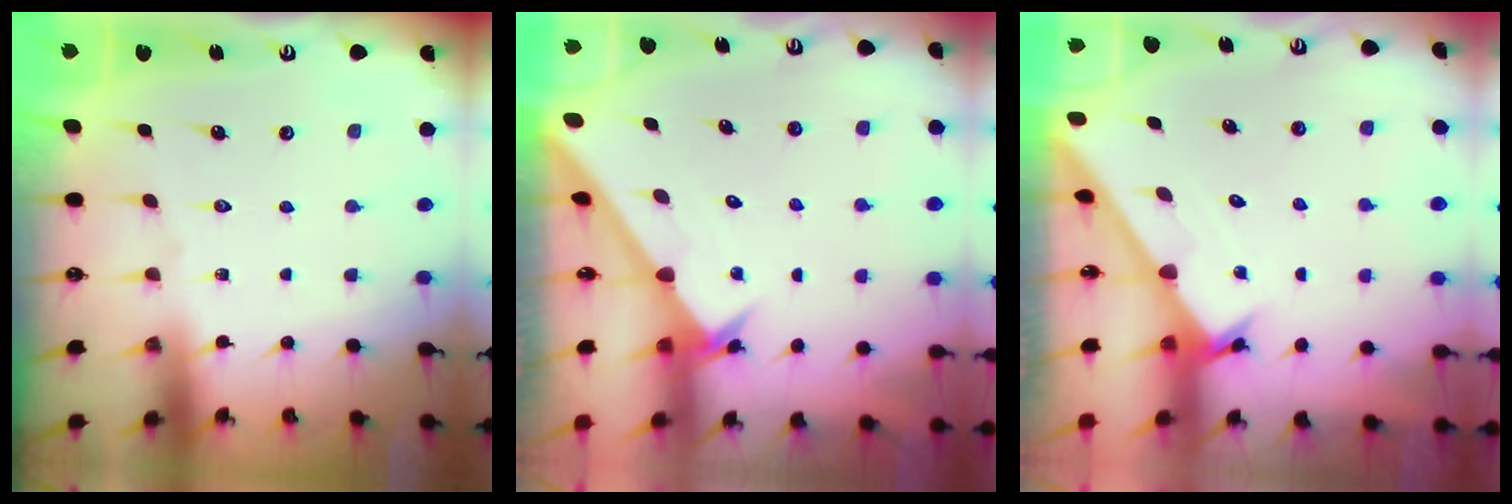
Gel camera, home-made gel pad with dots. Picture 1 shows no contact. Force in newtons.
{"total": 2.5, "press": 2.5, "slide": 0.2}
{"total": 1.7, "press": 1.7, "slide": 0.1}